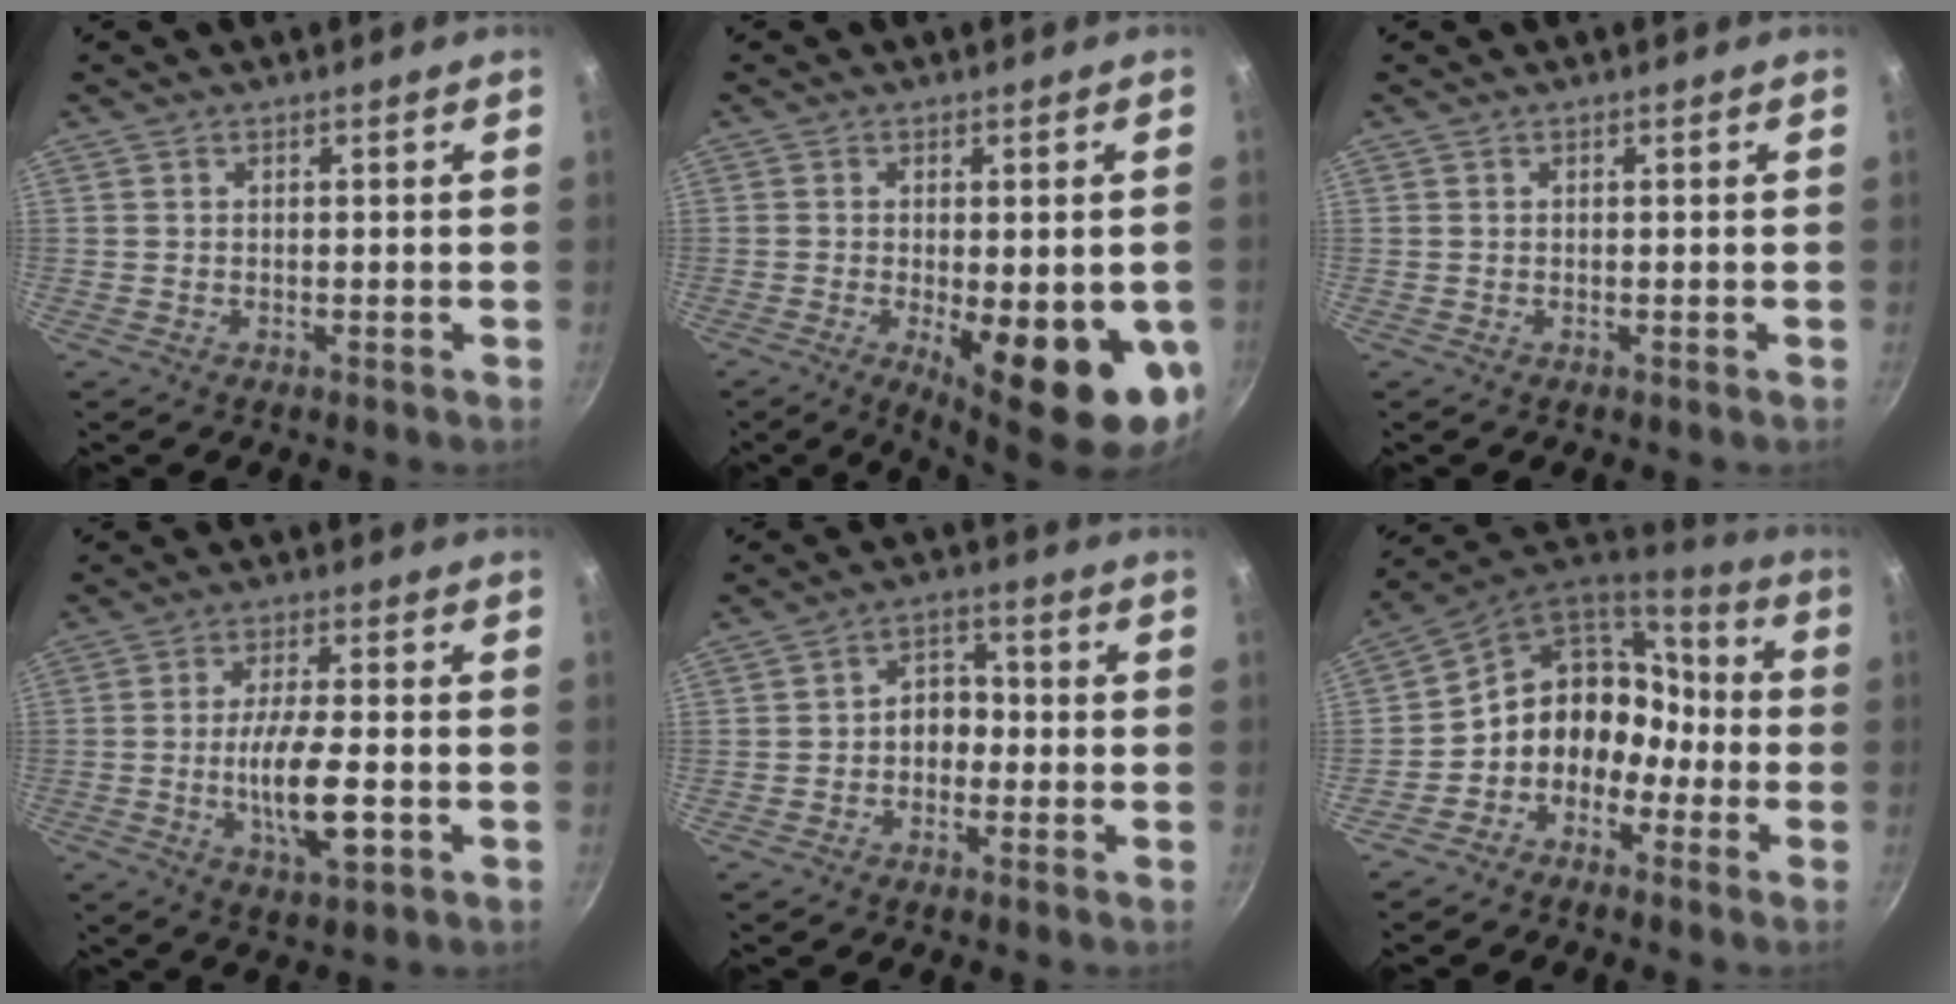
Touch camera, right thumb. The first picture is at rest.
{"total": 16.8, "force": [-4.2, 5.3, 15.4], "torque": [-0.181, -0.016, -0.042]}
{"total": 0.0}
{"total": 11.0, "force": [-2.6, 3.1, 10.2], "torque": [-0.183, 0.004, -0.047]}
{"total": 5.3, "force": [-1.2, 4.1, 3.1], "torque": [-0.008, 0.026, -0.030]}
{"total": 12.6, "force": [-4.2, 10.3, 5.9], "torque": [-0.039, 0.072, -0.092]}